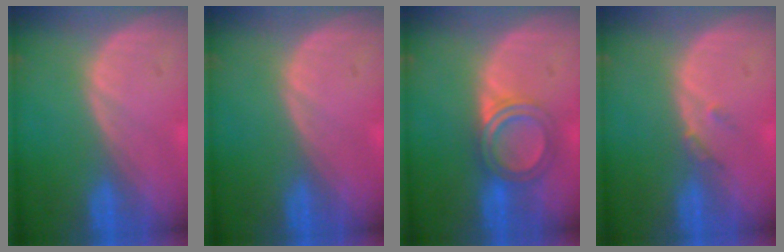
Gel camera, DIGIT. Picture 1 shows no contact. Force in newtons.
{"total": 0.0}
{"total": 5.0, "press": 4.9, "slide": 1.1}
{"total": 1.5, "press": 1.3, "slide": 0.7}